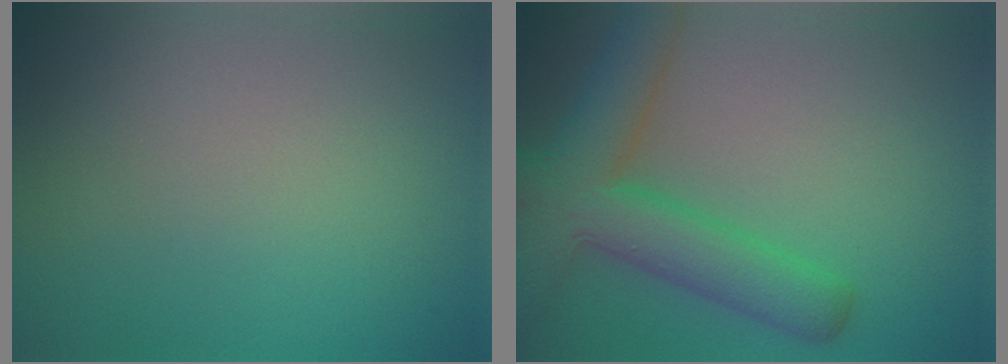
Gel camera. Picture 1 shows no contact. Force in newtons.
{"total": 7.6, "press": 7.6, "slide": 0.4}